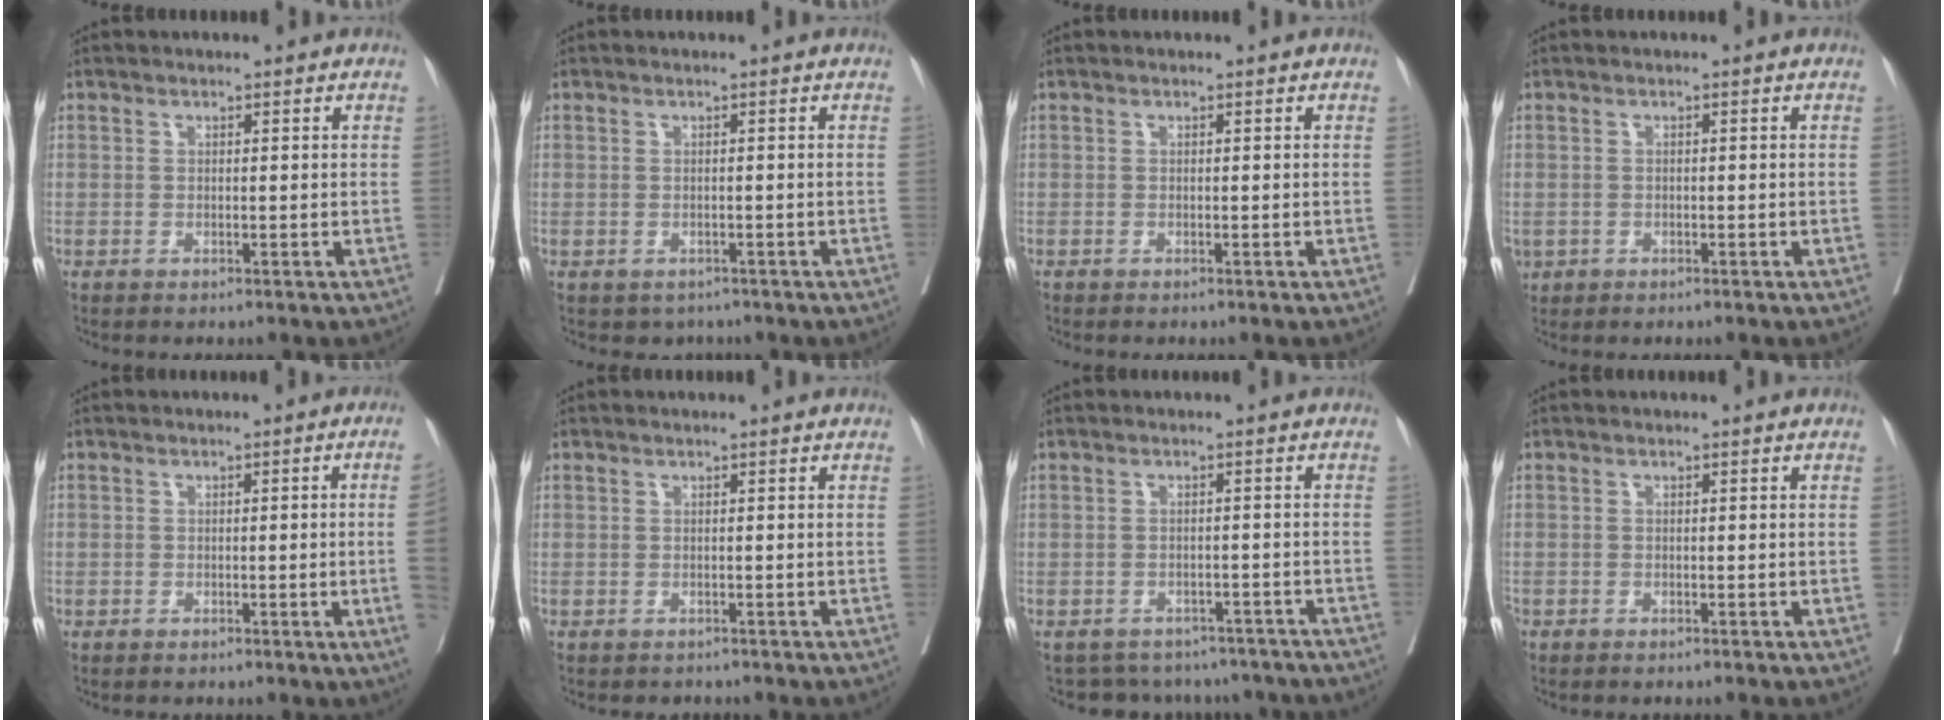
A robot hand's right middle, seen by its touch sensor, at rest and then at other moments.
{"total": 1.6, "force": [-1.1, 1.1, 0.5], "torque": [-0.003, 0.001, -0.011]}
{"total": 0.0}
{"total": 1.7, "force": [-0.5, 1.4, 0.8], "torque": [-0.022, -0.001, -0.004]}
{"total": 3.7, "force": [-0.5, -0.2, 3.6], "torque": [-0.044, 0.004, -0.009]}
{"total": 0.8, "force": [-0.7, 0.4, -0.1], "torque": [-0.006, 0.000, -0.012]}
{"total": 11.9, "force": [-10.4, 5.4, 2.3], "torque": [-0.033, 0.014, -0.108]}
{"total": 0.0}